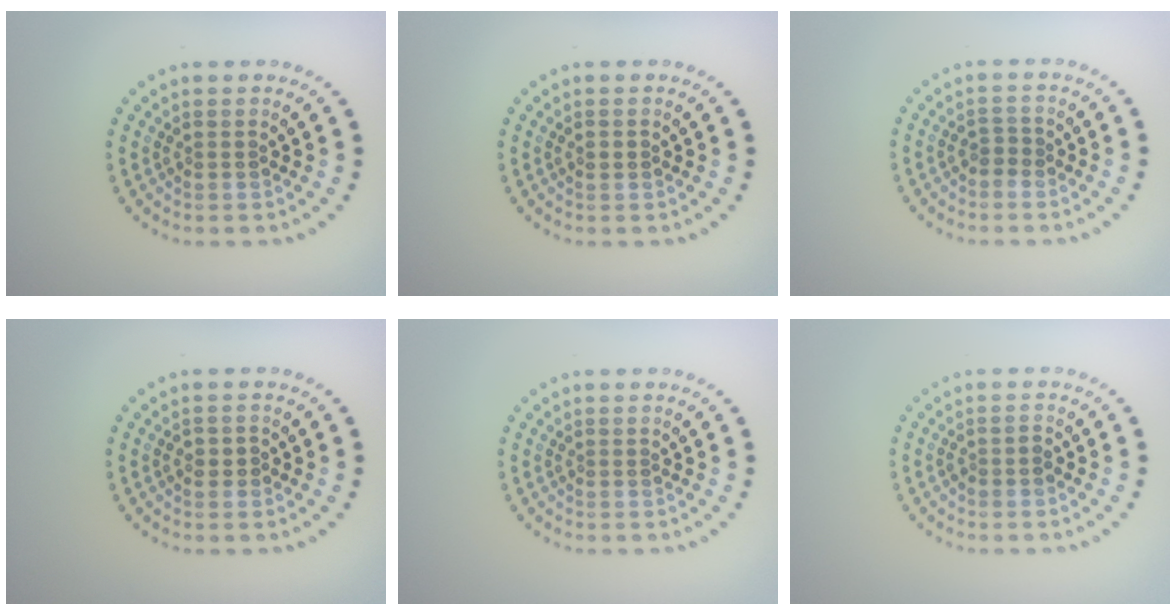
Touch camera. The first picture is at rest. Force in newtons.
{"total": 1.0, "press": 1.0, "slide": 0.1}
{"total": 0.7, "press": 0.4, "slide": 0.5}
{"total": 1.1, "press": 1.1, "slide": 0.2}
{"total": 0.0}
{"total": 1.0, "press": 0.9, "slide": 0.5}